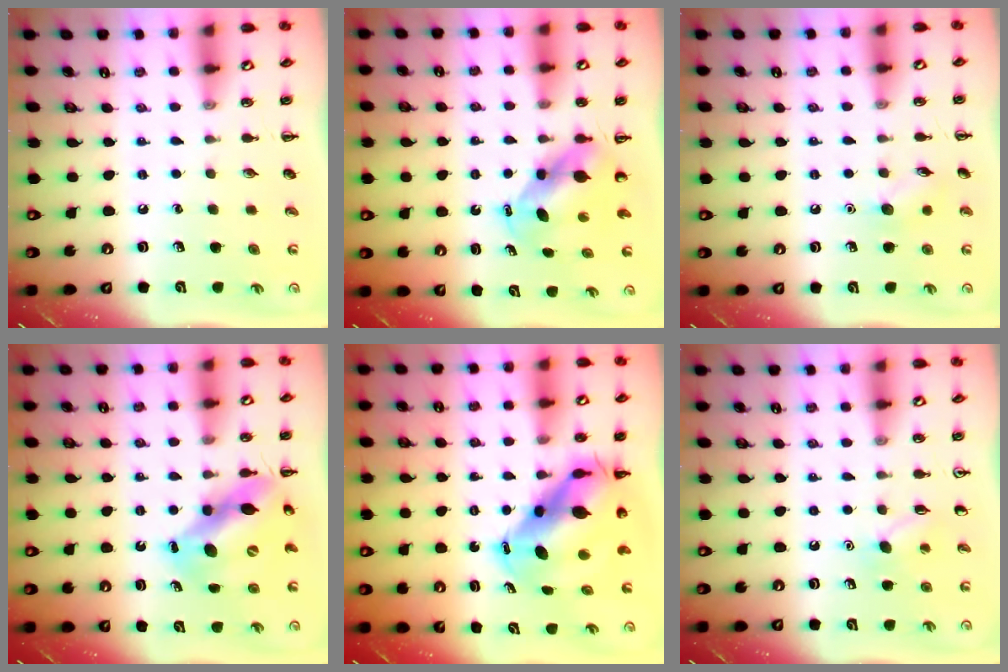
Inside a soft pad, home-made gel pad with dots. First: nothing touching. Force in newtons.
{"total": 5.5, "press": 5.4, "slide": 1.3}
{"total": 7.3, "press": 7.1, "slide": 1.6}
{"total": 12.0, "press": 11.7, "slide": 2.8}
{"total": 12.4, "press": 11.9, "slide": 3.4}
{"total": 6.4, "press": 6.1, "slide": 1.9}